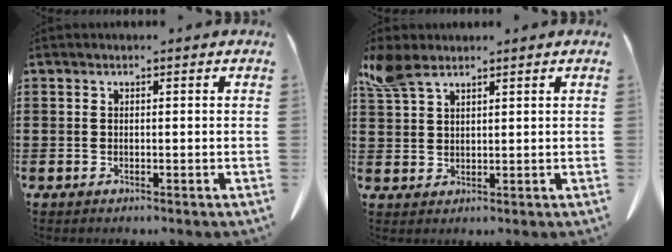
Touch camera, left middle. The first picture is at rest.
{"total": 4.4, "force": [3.3, 2.1, 2.1], "torque": [-0.054, 0.002, 0.062]}